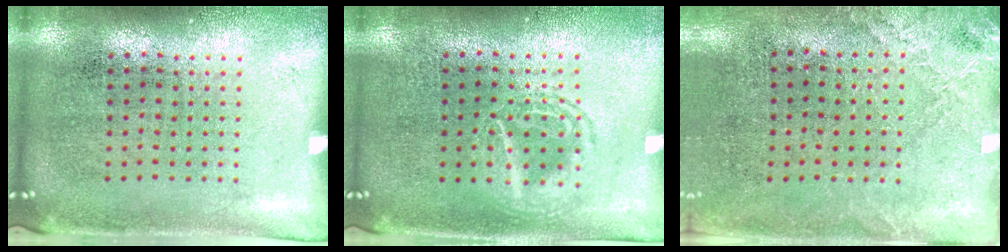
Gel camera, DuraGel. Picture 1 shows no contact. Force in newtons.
{"total": 2.2, "press": 2.2, "slide": 0.3}
{"total": 2.6, "press": 2.4, "slide": 1.0}